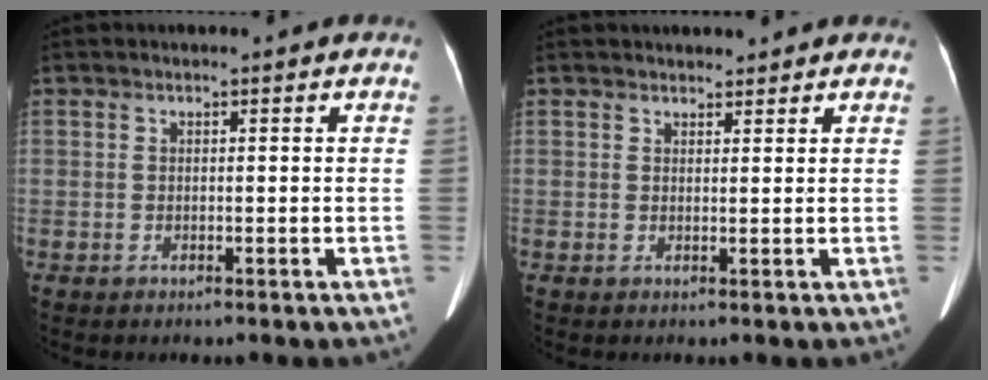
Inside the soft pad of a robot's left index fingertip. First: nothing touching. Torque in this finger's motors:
{"motor_torque": [-0.22, 0.22, -0.32, -0.10]}